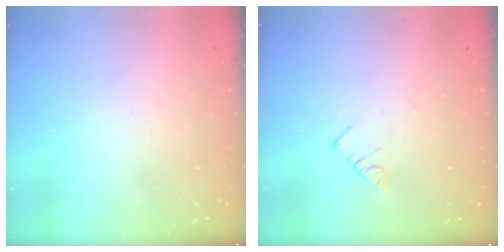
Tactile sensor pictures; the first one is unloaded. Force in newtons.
{"total": 3.6, "press": 3.6, "slide": 0.4}